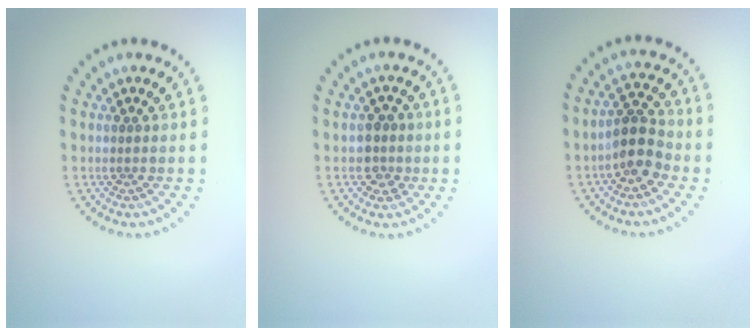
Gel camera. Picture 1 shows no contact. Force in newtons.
{"total": 2.0, "press": 1.9, "slide": 0.7}
{"total": 3.5, "press": 3.3, "slide": 1.3}